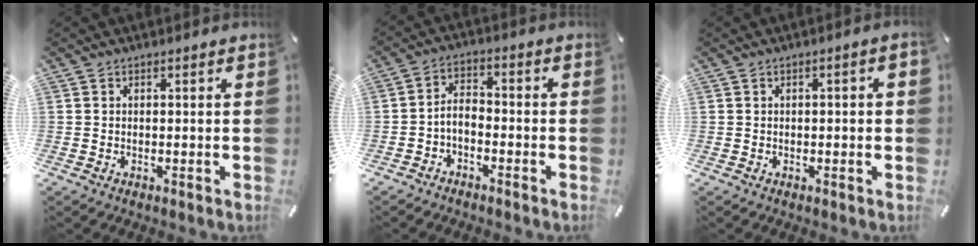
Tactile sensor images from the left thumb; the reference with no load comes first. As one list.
[{"total": 4.1, "force": [-2.6, 2.3, 2.2], "torque": [-0.050, 0.010, -0.053]}, {"total": 1.6, "force": [-0.2, 0.4, 1.5], "torque": [-0.026, 0.001, -0.004]}]